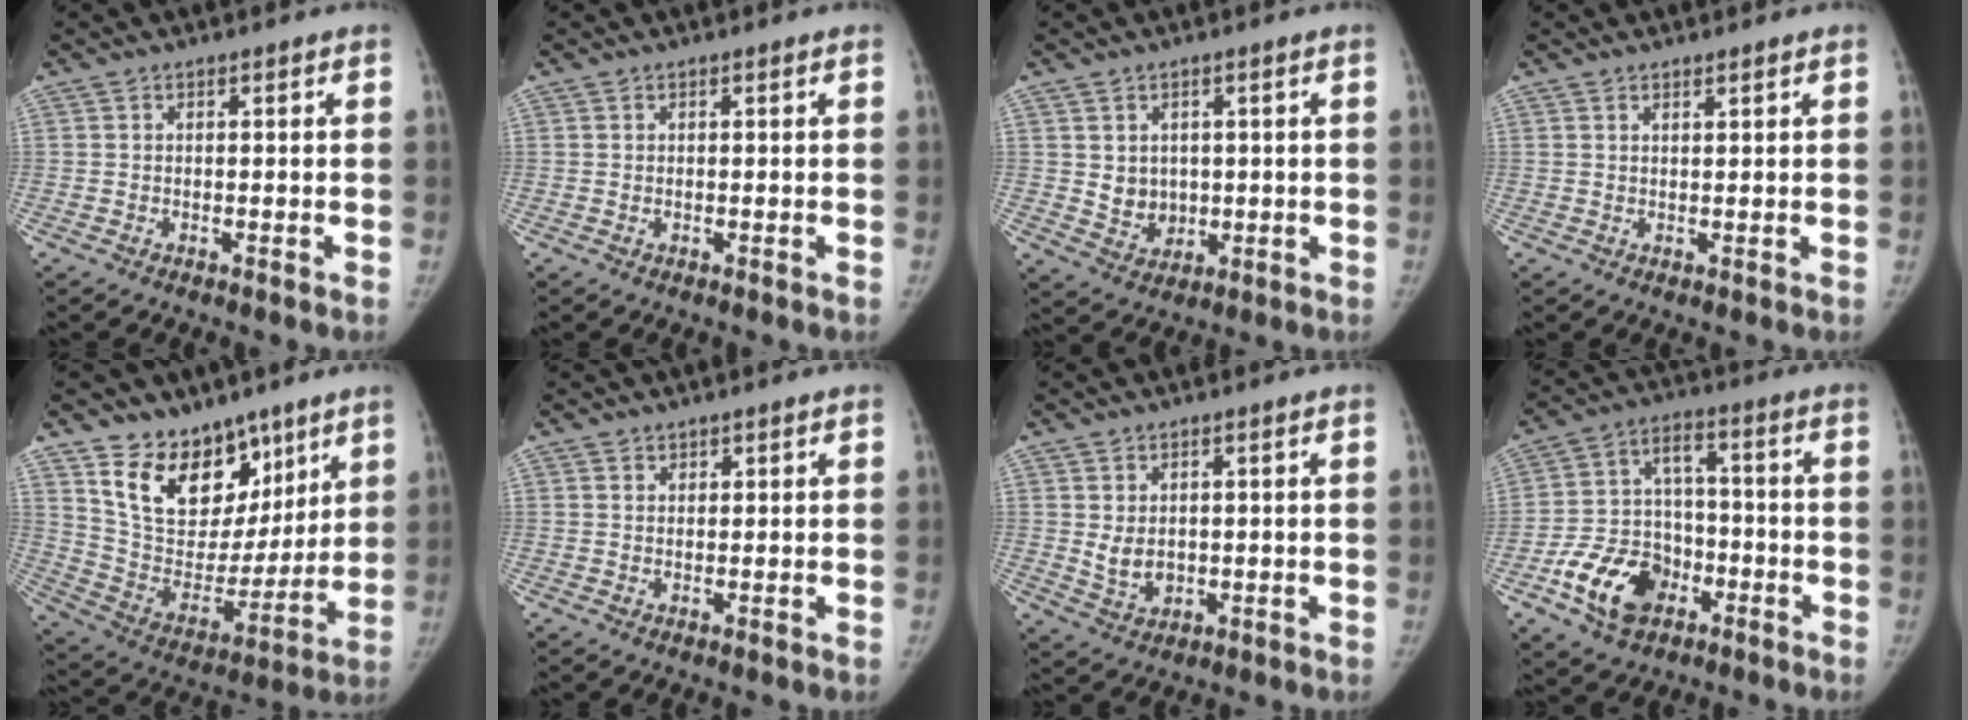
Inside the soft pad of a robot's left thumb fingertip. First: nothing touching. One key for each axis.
{"total": 0.0}
{"total": 5.1, "fx": 0.7, "fy": 4.4, "fz": 2.6, "tx": -0.021, "ty": -0.011, "tz": 0.026}
{"total": 1.0, "fx": 0.8, "fy": 0.1, "fz": 0.5, "tx": -0.007, "ty": -0.006, "tz": 0.016}
{"total": 19.2, "fx": 12.2, "fy": 12.2, "fz": 8.4, "tx": -0.083, "ty": -0.070, "tz": 0.220}
{"total": 1.1, "fx": 0.9, "fy": 0.6, "fz": 0.1, "tx": 0.011, "ty": -0.005, "tz": 0.010}
{"total": 4.5, "fx": 0.5, "fy": 3.3, "fz": 3.0, "tx": -0.040, "ty": -0.013, "tz": 0.023}
{"total": 14.1, "fx": -6.3, "fy": 10.0, "fz": 7.7, "tx": -0.111, "ty": 0.037, "tz": -0.109}